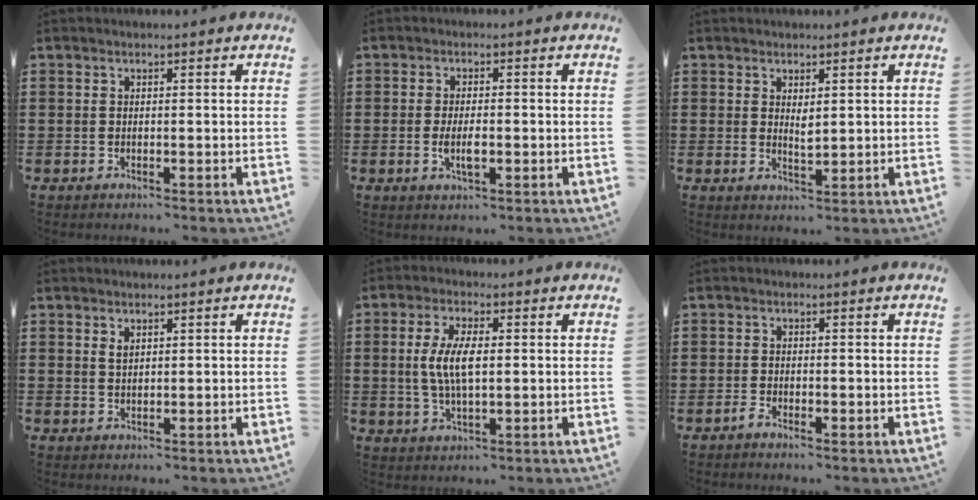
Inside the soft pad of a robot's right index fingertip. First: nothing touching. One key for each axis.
{"total": 3.8, "fx": -0.8, "fy": 1.3, "fz": 3.5, "tx": -0.069, "ty": -0.002, "tz": -0.016}
{"total": 1.9, "fx": 0.9, "fy": 0.7, "fz": 1.5, "tx": -0.021, "ty": -0.002, "tz": 0.015}
{"total": 1.2, "fx": 0.7, "fy": 0.7, "fz": 0.7, "tx": -0.016, "ty": 0.004, "tz": 0.012}
{"total": 6.7, "fx": 0.3, "fy": 2.7, "fz": 6.2, "tx": -0.132, "ty": 0.004, "tz": -0.001}
{"total": 1.2, "fx": -0.9, "fy": 0.4, "fz": 0.8, "tx": -0.017, "ty": -0.002, "tz": -0.016}